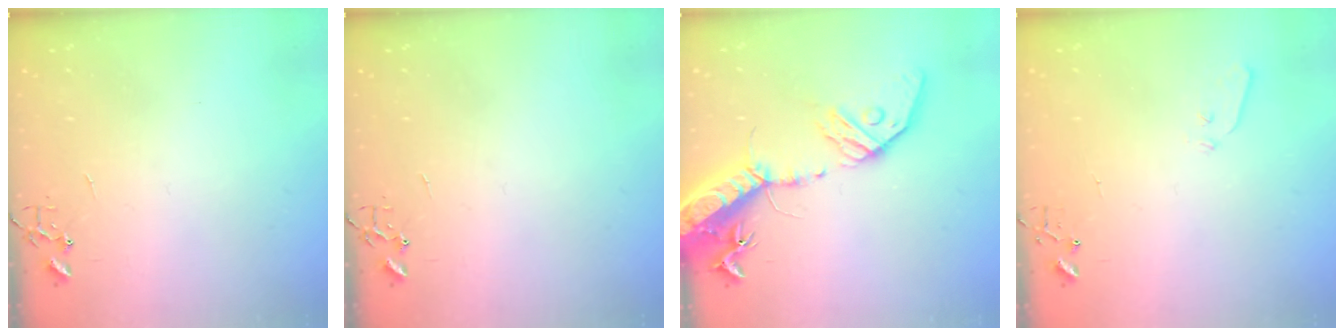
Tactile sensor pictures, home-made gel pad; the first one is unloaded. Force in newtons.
{"total": 0.0}
{"total": 20.5, "press": 20.0, "slide": 4.4}
{"total": 4.0, "press": 3.9, "slide": 0.6}